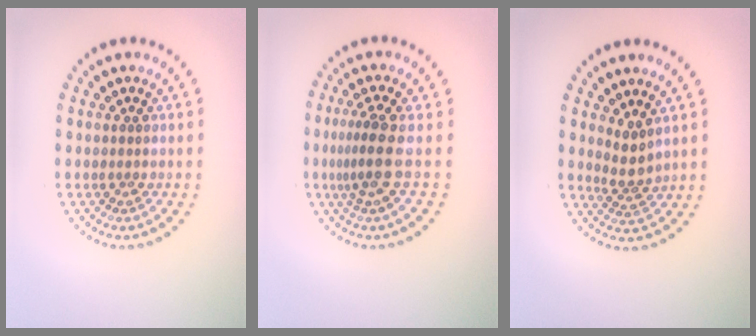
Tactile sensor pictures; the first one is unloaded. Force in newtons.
{"total": 2.8, "press": 2.0, "slide": 1.9}
{"total": 2.0, "press": 1.4, "slide": 1.5}